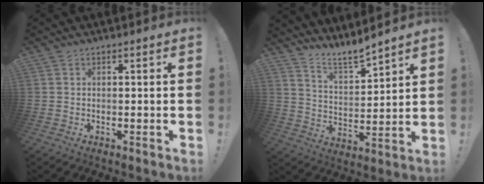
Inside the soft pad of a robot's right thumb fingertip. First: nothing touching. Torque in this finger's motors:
{"motor_torque": [-0.22, 0.02, 0.00, 0.88, 0.12]}